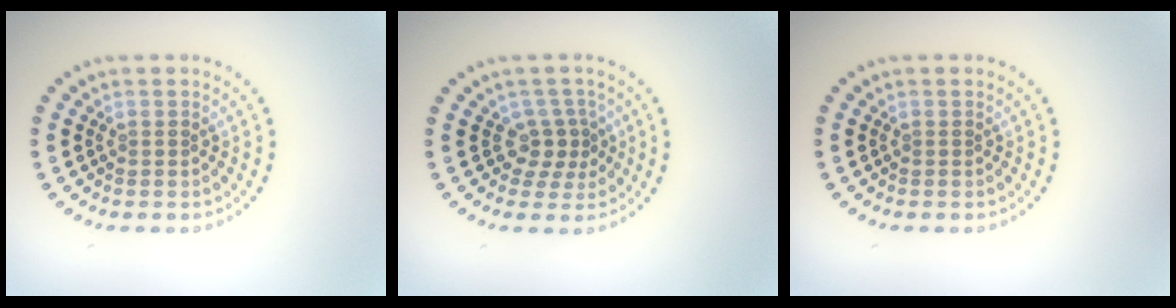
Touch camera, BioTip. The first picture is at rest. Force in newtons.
{"total": 2.4, "press": 1.7, "slide": 1.7}
{"total": 0.0}